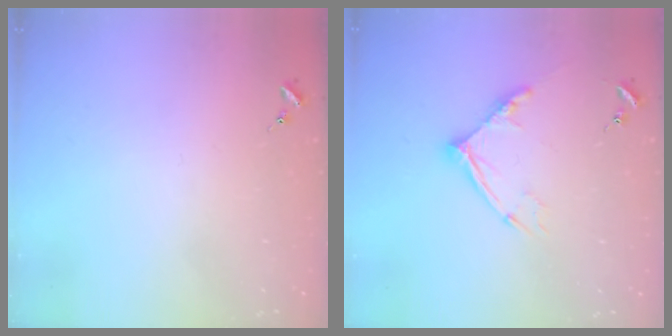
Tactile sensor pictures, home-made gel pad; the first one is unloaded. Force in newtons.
{"total": 12.8, "press": 12.7, "slide": 1.2}